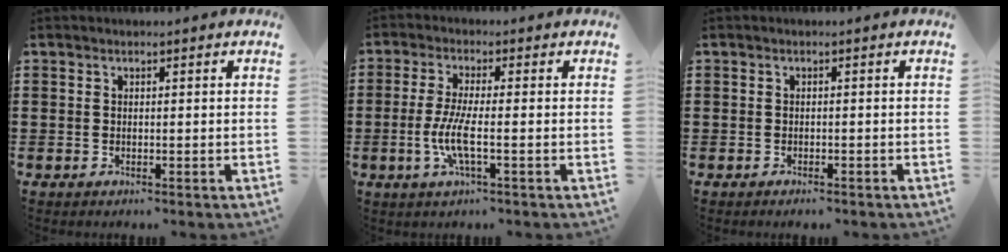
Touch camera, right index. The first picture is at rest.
{"total": 6.1, "force": [-1.6, 1.0, 5.8], "torque": [-0.136, -0.017, -0.039]}
{"total": 0.7, "force": [-0.6, 0.2, 0.2], "torque": [-0.007, 0.000, -0.013]}